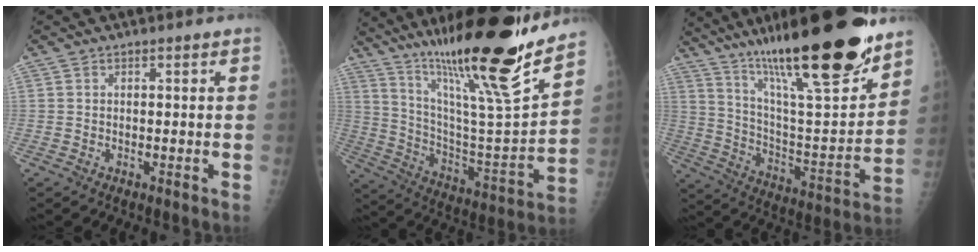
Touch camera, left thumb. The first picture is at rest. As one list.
[{"total": 28.2, "force": [20.8, 3.0, 18.9], "torque": [-0.289, -0.090, 0.345]}, {"total": 29.7, "force": [20.8, 5.7, 20.3], "torque": [-0.301, -0.075, 0.346]}]